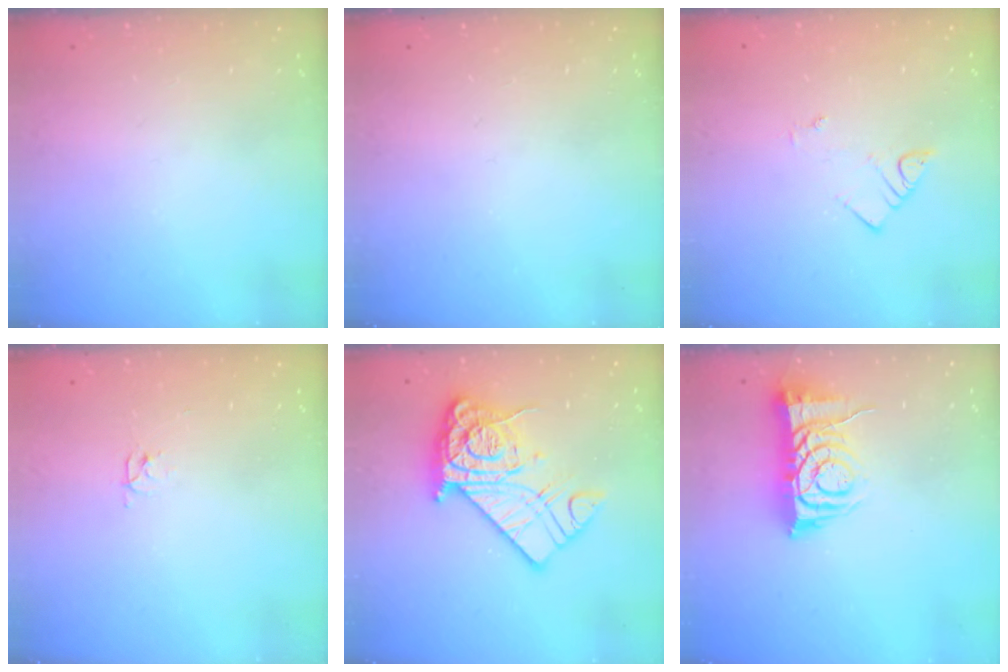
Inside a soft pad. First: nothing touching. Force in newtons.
{"total": 0.0}
{"total": 1.9, "press": 1.8, "slide": 0.4}
{"total": 2.4, "press": 2.4, "slide": 0.3}
{"total": 14.7, "press": 14.6, "slide": 1.5}
{"total": 8.9, "press": 8.8, "slide": 1.0}